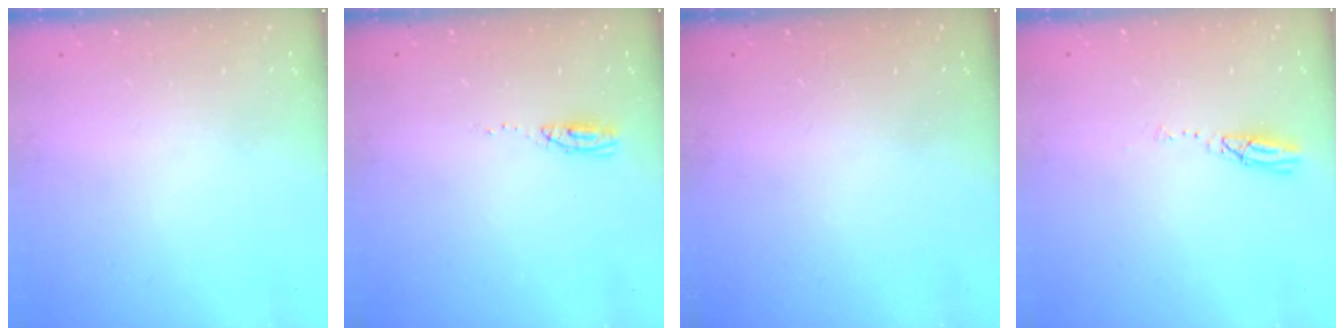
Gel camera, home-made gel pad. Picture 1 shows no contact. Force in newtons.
{"total": 4.0, "press": 3.9, "slide": 1.2}
{"total": 0.0}
{"total": 3.6, "press": 3.6, "slide": 0.2}